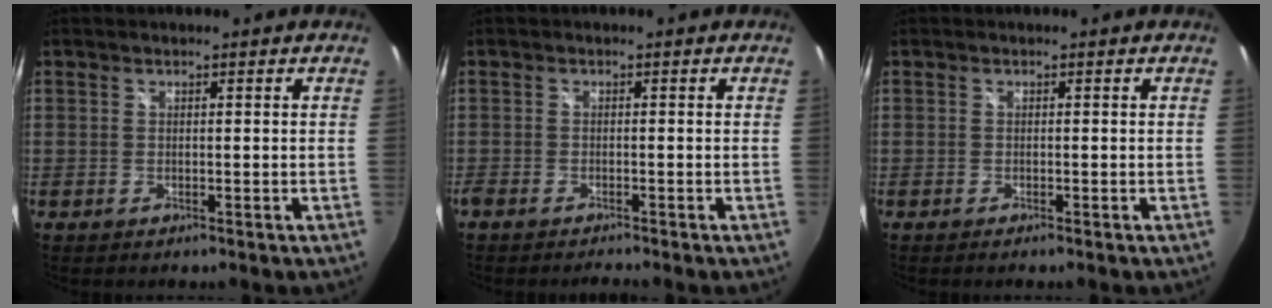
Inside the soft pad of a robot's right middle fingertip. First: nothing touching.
{"total": 2.3, "force": [-2.2, -0.2, 0.7], "torque": [-0.020, -0.013, -0.042]}
{"total": 0.7, "force": [-0.6, -0.1, 0.4], "torque": [-0.005, -0.001, -0.011]}